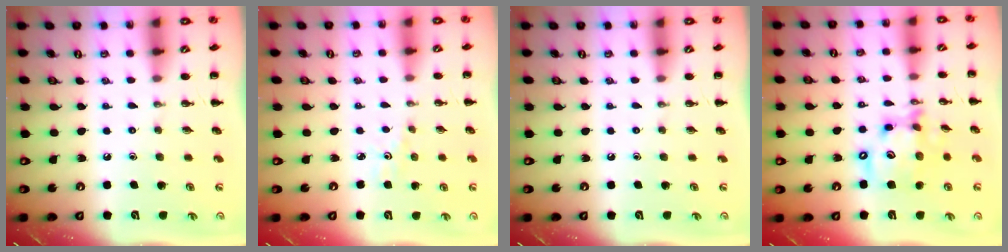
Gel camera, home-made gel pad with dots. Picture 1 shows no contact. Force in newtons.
{"total": 2.0, "press": 1.9, "slide": 0.7}
{"total": 0.0}
{"total": 15.1, "press": 14.6, "slide": 3.6}